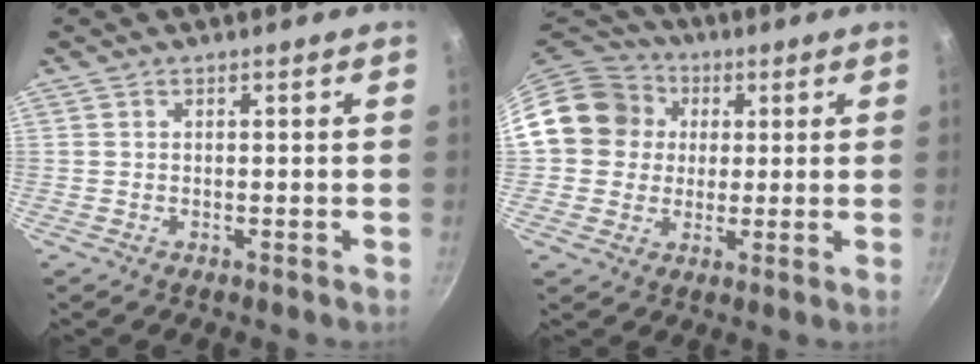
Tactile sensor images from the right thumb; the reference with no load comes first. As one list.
[{"total": 15.4, "force": [2.6, 13.8, 6.2], "torque": [-0.094, 0.031, 0.035]}]